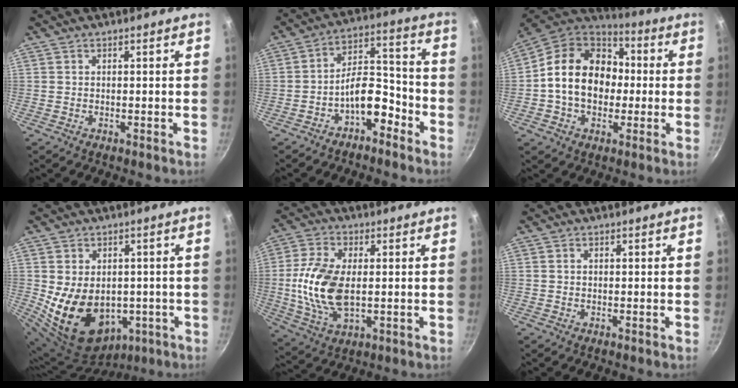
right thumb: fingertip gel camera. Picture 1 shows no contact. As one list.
[{"total": 9.2, "force": [-5.1, 4.5, 6.2], "torque": [-0.074, 0.070, -0.081]}, {"total": 18.9, "force": [0.2, 14.5, 12.1], "torque": [-0.178, 0.038, -0.007]}, {"total": 16.1, "force": [-2.0, 11.9, 10.6], "torque": [-0.167, -0.002, 0.000]}, {"total": 14.0, "force": [0.0, 7.8, 11.6], "torque": [-0.231, 0.003, 0.000]}, {"total": 0.6, "force": [0.1, 0.5, 0.3], "torque": [-0.004, 0.004, 0.001]}]